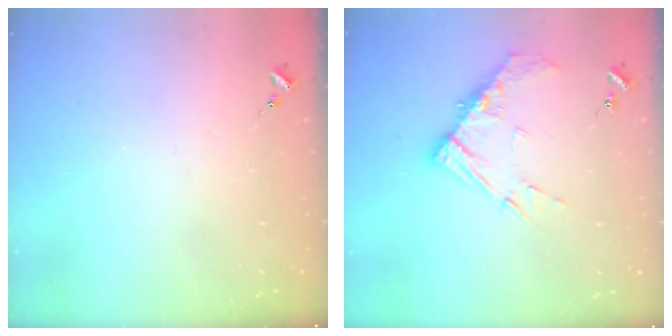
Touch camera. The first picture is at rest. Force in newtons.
{"total": 11.1, "press": 11.0, "slide": 1.1}